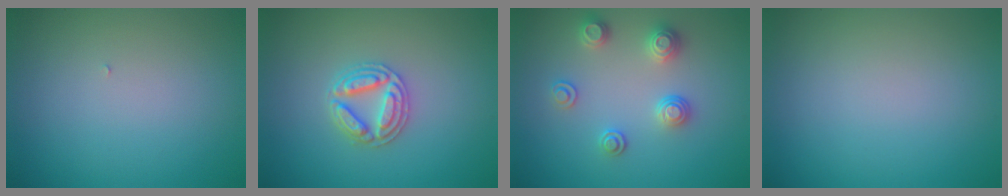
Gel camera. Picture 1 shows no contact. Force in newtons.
{"total": 2.9, "press": 2.9, "slide": 0.5}
{"total": 2.7, "press": 2.6, "slide": 0.3}
{"total": 0.0}